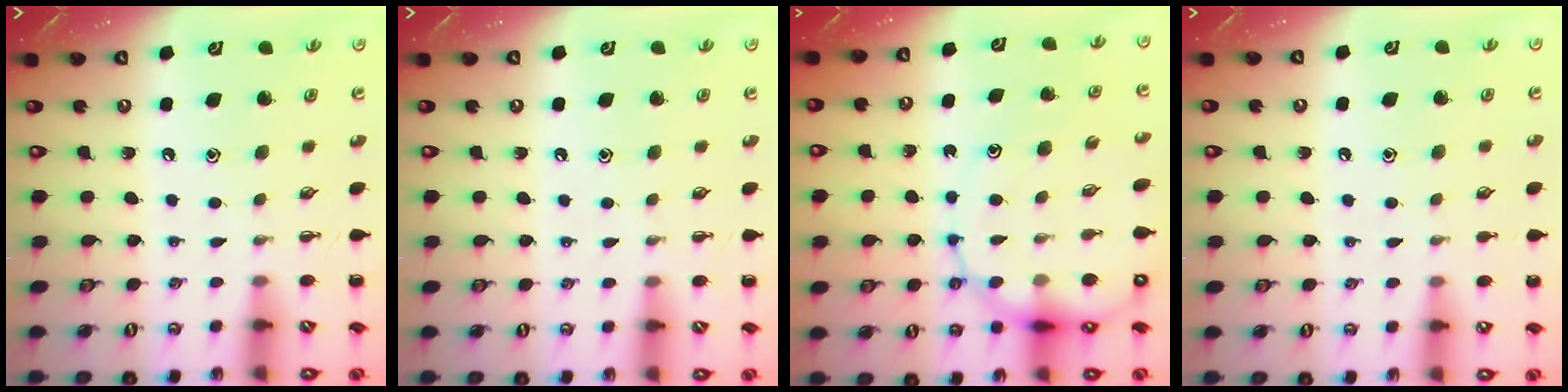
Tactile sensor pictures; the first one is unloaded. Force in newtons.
{"total": 4.6, "press": 4.3, "slide": 1.8}
{"total": 14.0, "press": 13.7, "slide": 3.2}
{"total": 4.4, "press": 4.2, "slide": 1.5}